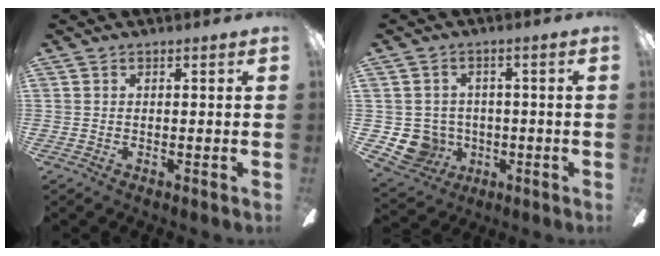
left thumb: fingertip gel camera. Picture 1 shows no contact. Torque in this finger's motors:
{"motor_torque": [-0.06, 0.09, 0.02, -0.01, 0.00]}